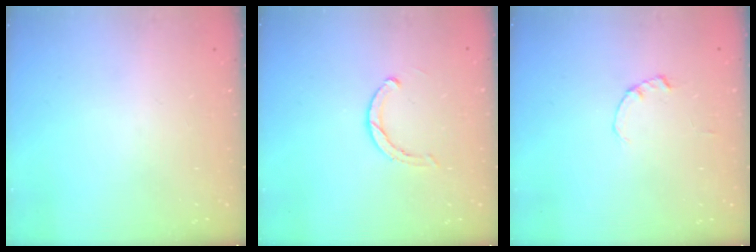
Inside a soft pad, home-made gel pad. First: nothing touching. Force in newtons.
{"total": 2.8, "press": 2.7, "slide": 0.3}
{"total": 0.0}